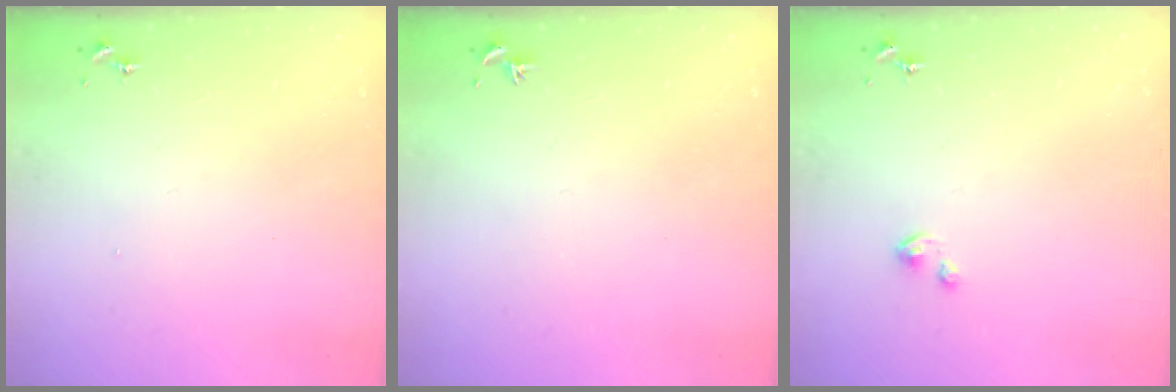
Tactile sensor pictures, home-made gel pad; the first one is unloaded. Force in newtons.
{"total": 0.0}
{"total": 0.9, "press": 0.9, "slide": 0.1}